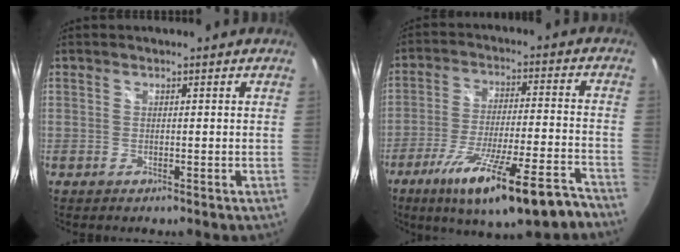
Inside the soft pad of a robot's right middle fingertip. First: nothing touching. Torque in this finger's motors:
{"motor_torque": [1.08, -1.06, 0.32, 0.18]}